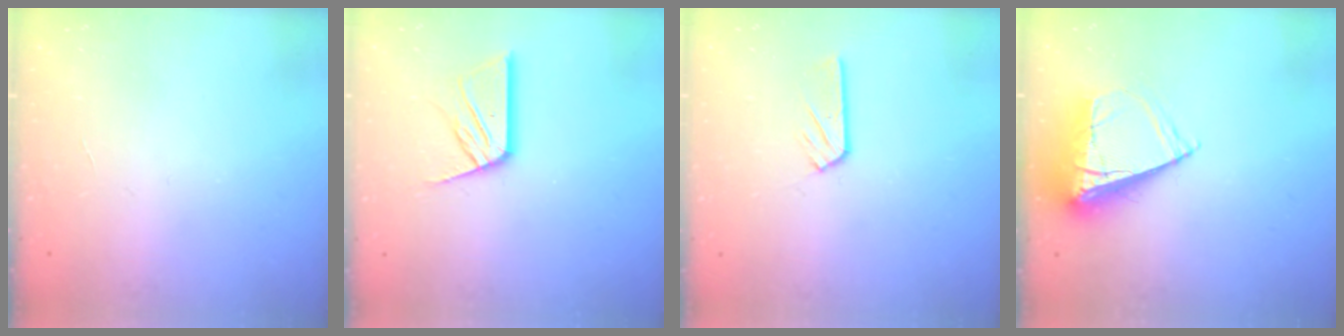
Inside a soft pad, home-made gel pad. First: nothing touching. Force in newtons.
{"total": 11.8, "press": 11.8, "slide": 1.1}
{"total": 4.8, "press": 4.8, "slide": 0.4}
{"total": 9.3, "press": 9.3, "slide": 1.1}